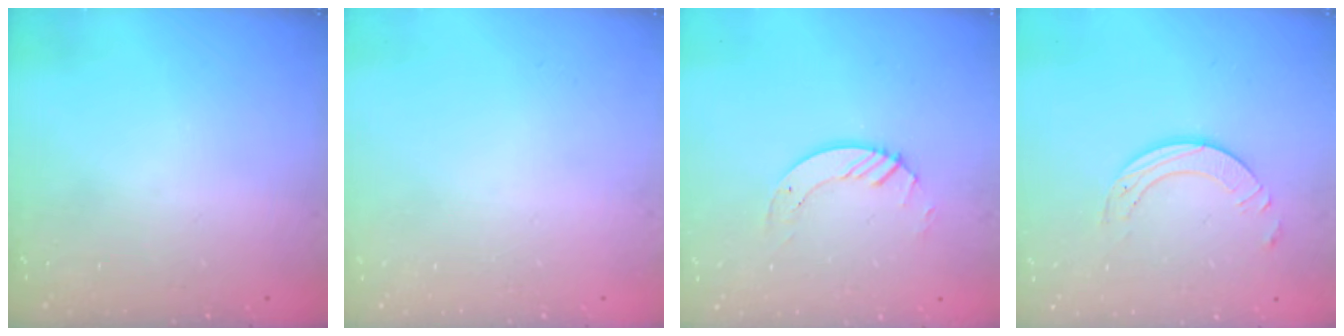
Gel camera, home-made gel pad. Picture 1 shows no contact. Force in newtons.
{"total": 0.0}
{"total": 5.2, "press": 5.2, "slide": 0.3}
{"total": 6.9, "press": 6.9, "slide": 0.7}